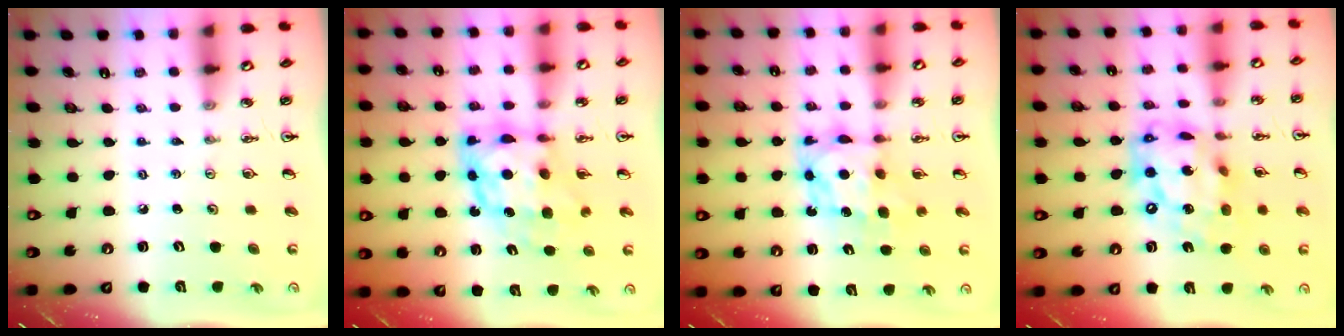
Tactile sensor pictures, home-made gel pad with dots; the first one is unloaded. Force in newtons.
{"total": 9.8, "press": 9.8, "slide": 0.9}
{"total": 6.9, "press": 6.9, "slide": 0.6}
{"total": 18.7, "press": 18.6, "slide": 1.9}